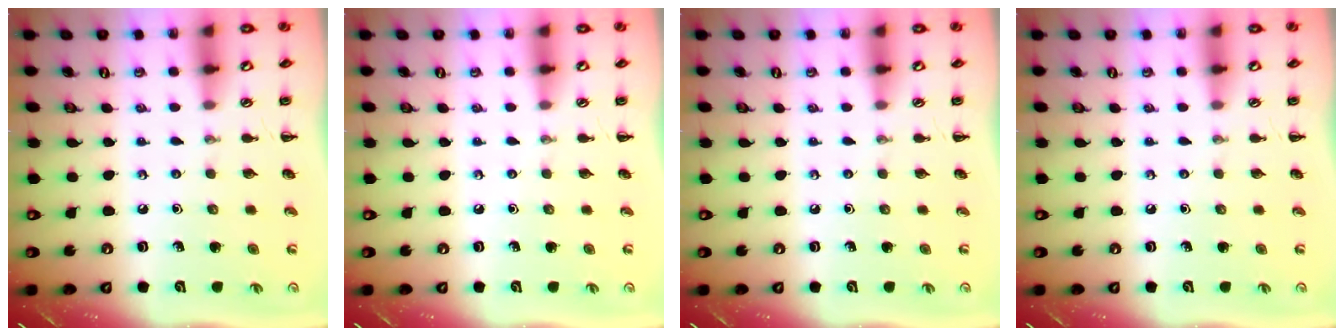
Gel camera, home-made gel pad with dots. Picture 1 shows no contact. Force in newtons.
{"total": 0.0}
{"total": 0.0}
{"total": 0.0}